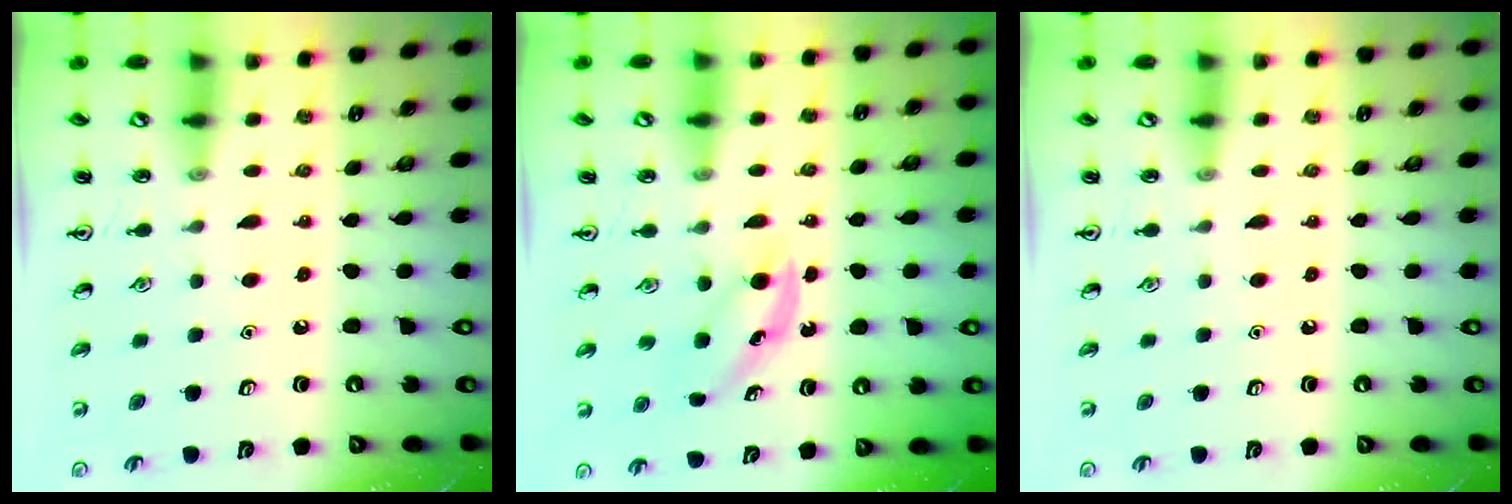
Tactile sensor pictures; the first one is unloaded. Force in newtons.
{"total": 4.0, "press": 4.0, "slide": 0.8}
{"total": 0.0}